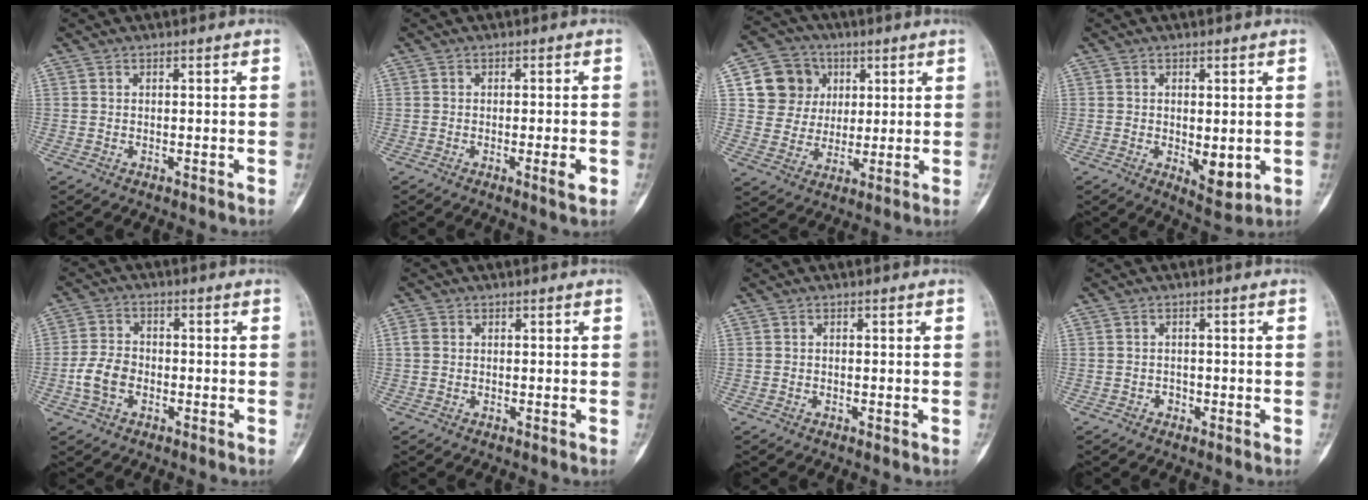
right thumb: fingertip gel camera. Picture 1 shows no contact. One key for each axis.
{"total": 3.1, "fx": -1.0, "fy": 0.5, "fz": 2.9, "tx": -0.044, "ty": -0.004, "tz": -0.013}
{"total": 10.9, "fx": 3.3, "fy": 10.0, "fz": 3.0, "tx": -0.016, "ty": -0.001, "tz": 0.059}
{"total": 5.6, "fx": -0.7, "fy": 2.8, "fz": 4.8, "tx": -0.056, "ty": -0.015, "tz": 0.000}
{"total": 6.0, "fx": -1.8, "fy": 4.1, "fz": 4.0, "tx": -0.077, "ty": 0.016, "tz": -0.039}
{"total": 1.5, "fx": 0.1, "fy": 1.3, "fz": 0.8, "tx": -0.020, "ty": 0.002, "tz": 0.002}
{"total": 0.0}
{"total": 1.2, "fx": -0.6, "fy": 1.0, "fz": 0.3, "tx": -0.001, "ty": 0.005, "tz": -0.011}